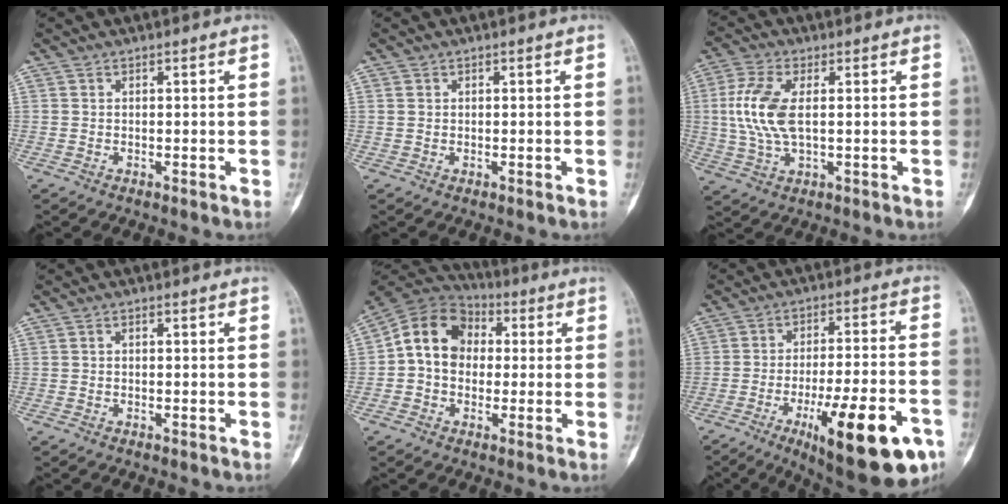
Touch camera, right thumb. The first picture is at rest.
{"total": 0.8, "force": [0.3, 0.6, 0.3], "torque": [-0.003, -0.002, 0.006]}
{"total": 9.9, "force": [1.0, 4.7, 8.7], "torque": [-0.205, -0.001, 0.021]}
{"total": 0.6, "force": [0.1, 0.4, 0.5], "torque": [-0.007, 0.001, -0.001]}
{"total": 12.6, "force": [1.1, 10.1, 7.4], "torque": [-0.108, 0.031, 0.006]}
{"total": 22.5, "force": [-10.2, 6.4, 18.9], "torque": [-0.236, 0.038, -0.140]}